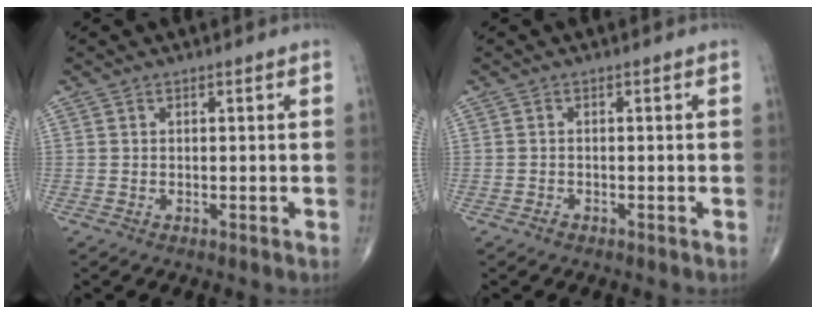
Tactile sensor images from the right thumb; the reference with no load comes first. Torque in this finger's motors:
{"motor_torque": [-0.32, -0.07, -0.13, -0.03, 0.01]}